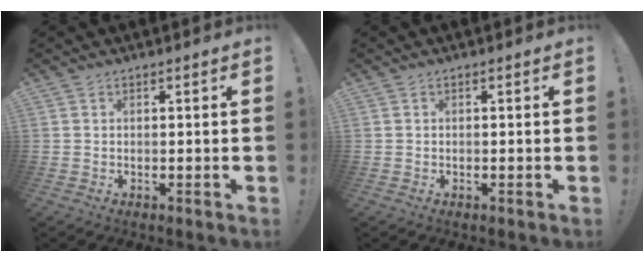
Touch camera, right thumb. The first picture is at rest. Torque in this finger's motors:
{"motor_torque": [-0.07, 0.17, 0.06, -0.03, 0.00]}